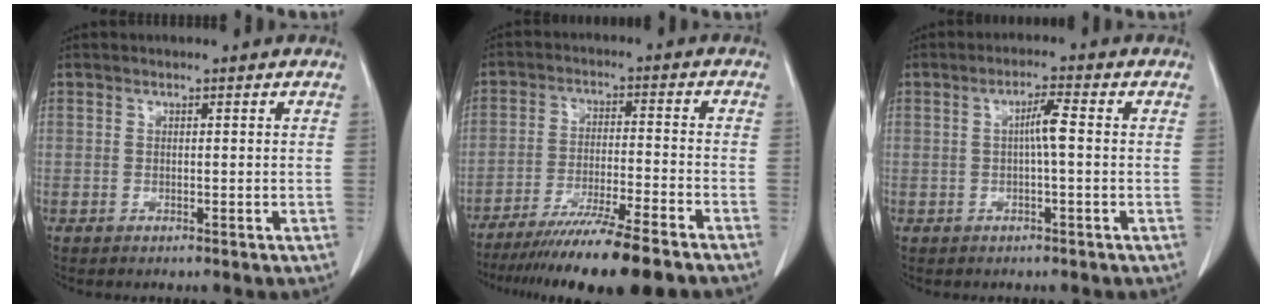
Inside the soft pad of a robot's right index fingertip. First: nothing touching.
{"total": 15.7, "force": [-12.8, -0.4, 9.1], "torque": [-0.144, -0.040, -0.204]}
{"total": 3.4, "force": [0.1, 0.1, 3.4], "torque": [-0.060, 0.005, 0.001]}